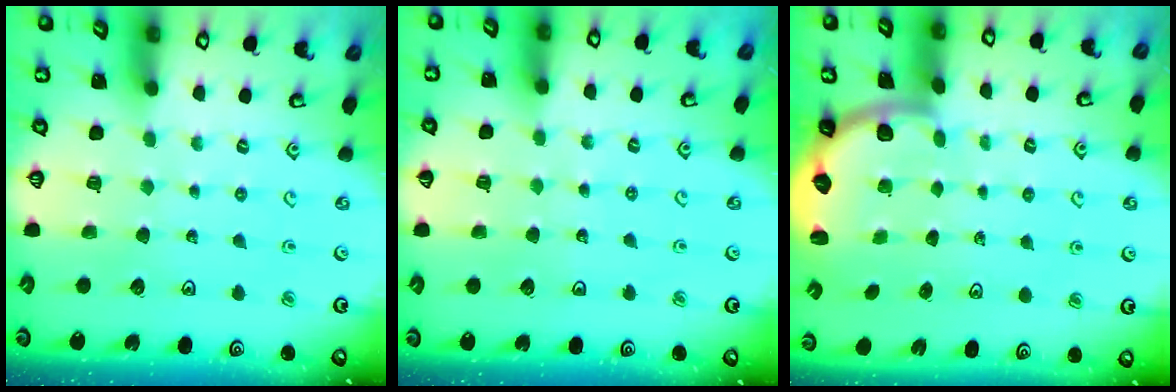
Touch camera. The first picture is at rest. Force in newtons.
{"total": 2.6, "press": 2.6, "slide": 0.2}
{"total": 2.6, "press": 2.3, "slide": 1.2}